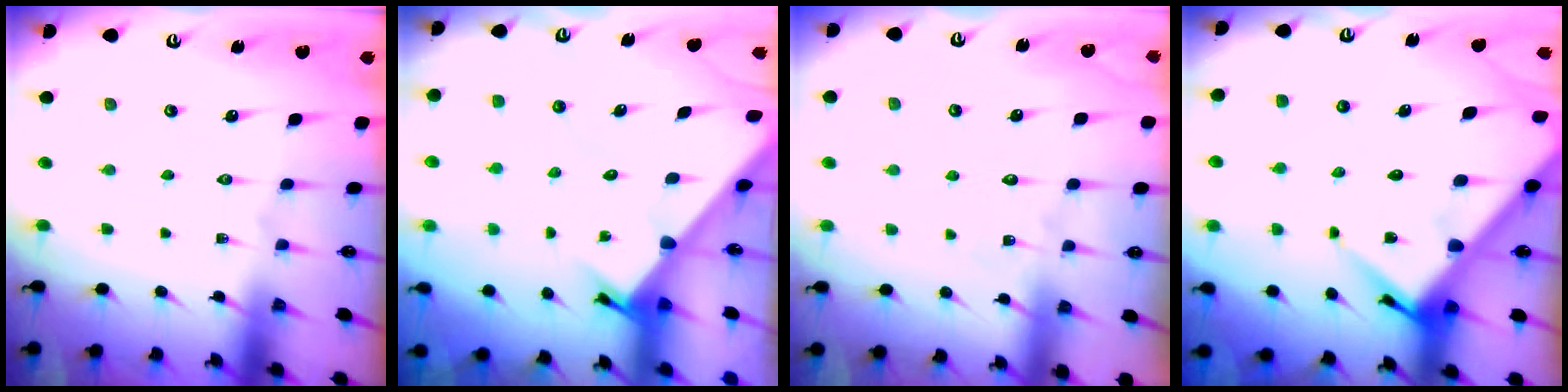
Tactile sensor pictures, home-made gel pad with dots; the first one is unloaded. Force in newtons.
{"total": 2.3, "press": 2.3, "slide": 0.1}
{"total": 3.3, "press": 3.3, "slide": 0.3}
{"total": 11.8, "press": 11.7, "slide": 1.1}